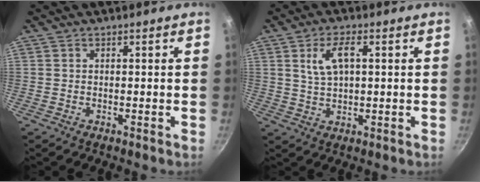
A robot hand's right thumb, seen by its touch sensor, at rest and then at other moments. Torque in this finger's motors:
{"motor_torque": [-0.65, 0.79, 0.44, -0.38, 0.10]}